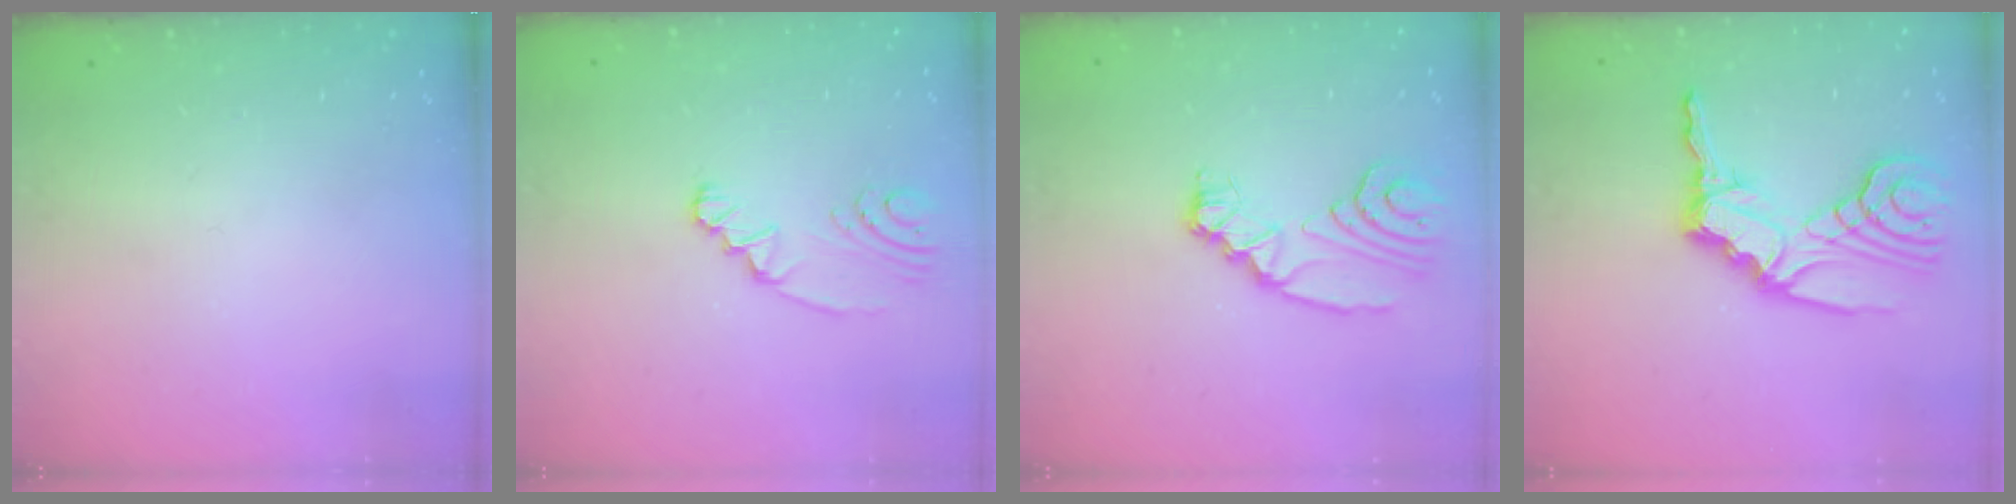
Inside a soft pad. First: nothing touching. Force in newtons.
{"total": 2.9, "press": 2.7, "slide": 1.2}
{"total": 8.7, "press": 8.6, "slide": 0.9}
{"total": 12.0, "press": 12.0, "slide": 1.0}